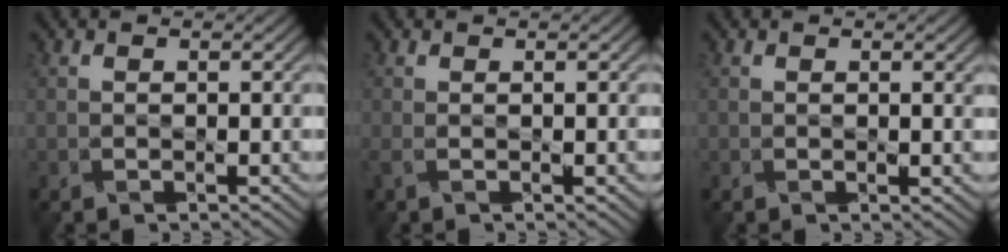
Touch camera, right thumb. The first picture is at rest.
{"total": 0.8, "force": [-0.2, 0.0, 0.7], "torque": [-0.020, -0.003, -0.004]}
{"total": 0.7, "force": [0.3, 0.1, 0.6], "torque": [-0.009, -0.004, 0.005]}